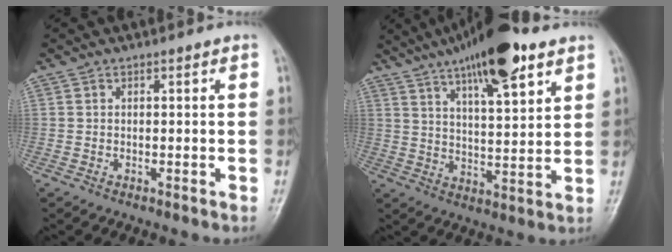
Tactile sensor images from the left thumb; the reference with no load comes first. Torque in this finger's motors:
{"motor_torque": [1.02, 0.17, 1.67, -1.10, 0.14]}